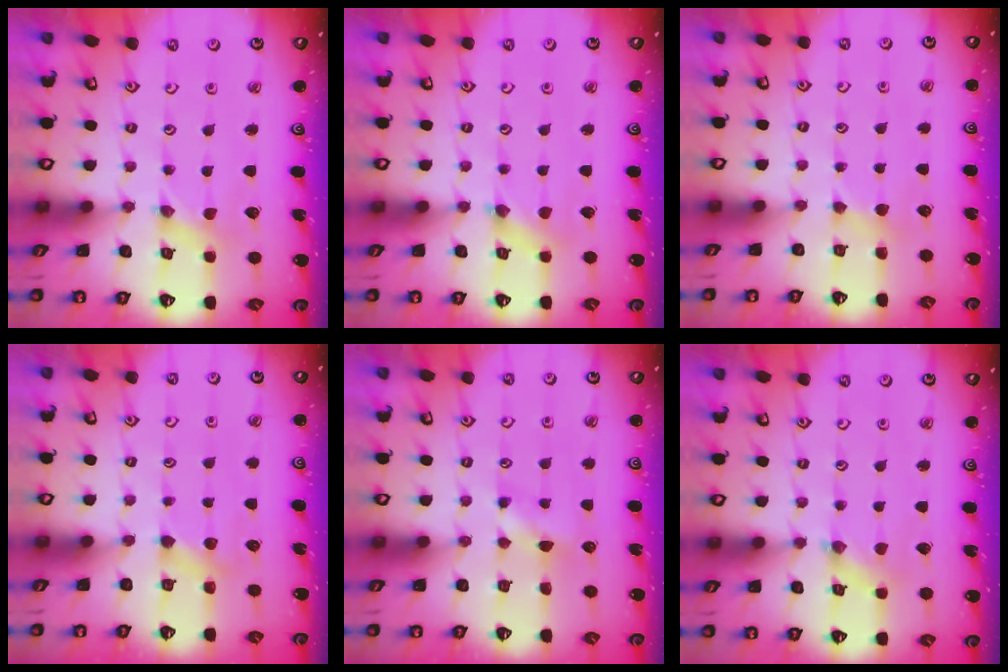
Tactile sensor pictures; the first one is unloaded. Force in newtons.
{"total": 1.6, "press": 1.6, "slide": 0.2}
{"total": 2.8, "press": 2.7, "slide": 0.4}
{"total": 3.8, "press": 3.8, "slide": 0.5}
{"total": 4.6, "press": 4.5, "slide": 0.8}
{"total": 1.0, "press": 1.0, "slide": 0.2}